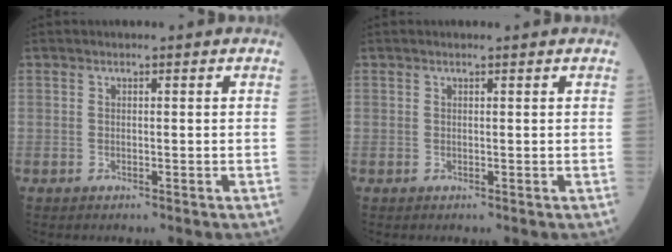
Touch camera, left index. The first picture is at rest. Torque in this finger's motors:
{"motor_torque": [-0.03, 0.09, 0.02, -0.01]}